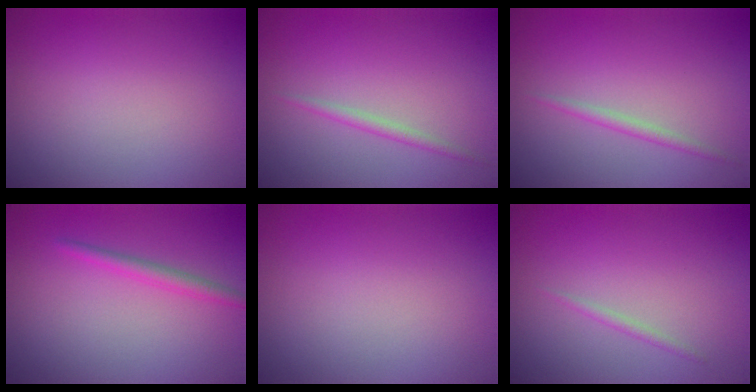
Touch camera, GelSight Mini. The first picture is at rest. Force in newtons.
{"total": 1.1, "press": 1.1, "slide": 0.1}
{"total": 1.1, "press": 1.1, "slide": 0.1}
{"total": 1.7, "press": 1.7, "slide": 0.1}
{"total": 0.0}
{"total": 0.7, "press": 0.7, "slide": 0.1}